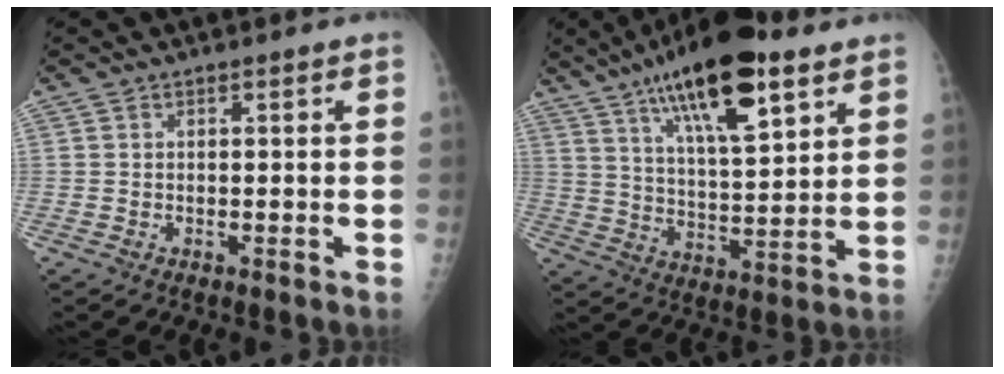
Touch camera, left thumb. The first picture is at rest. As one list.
[{"total": 19.9, "force": [11.1, 6.3, 15.3], "torque": [-0.235, -0.033, 0.186]}]